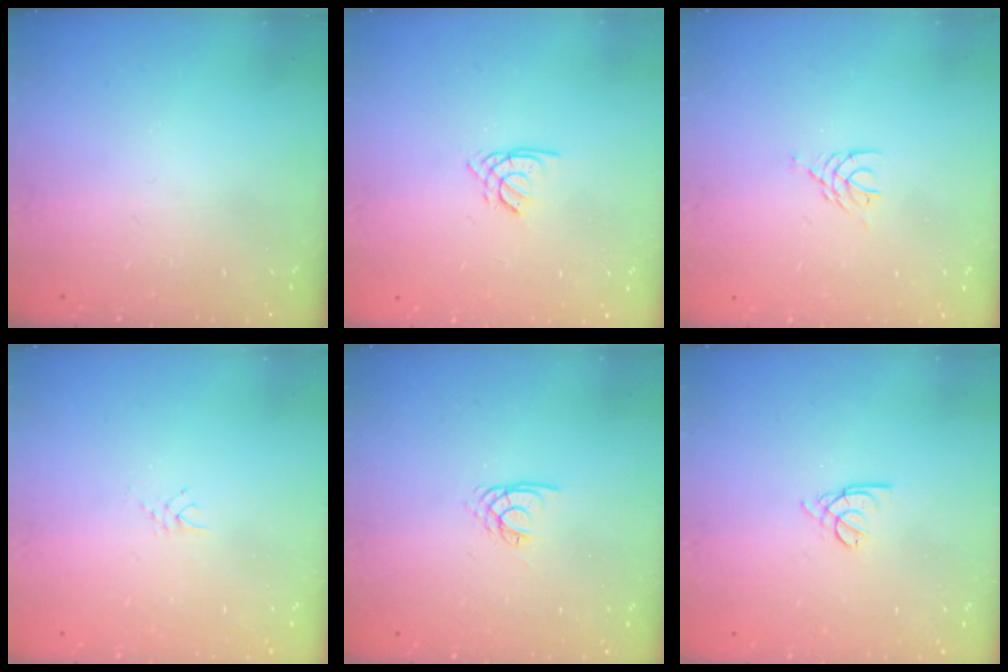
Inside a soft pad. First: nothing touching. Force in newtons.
{"total": 1.5, "press": 1.4, "slide": 0.4}
{"total": 3.3, "press": 3.3, "slide": 0.5}
{"total": 2.4, "press": 2.4, "slide": 0.4}
{"total": 2.2, "press": 2.2, "slide": 0.3}
{"total": 2.2, "press": 2.1, "slide": 0.5}